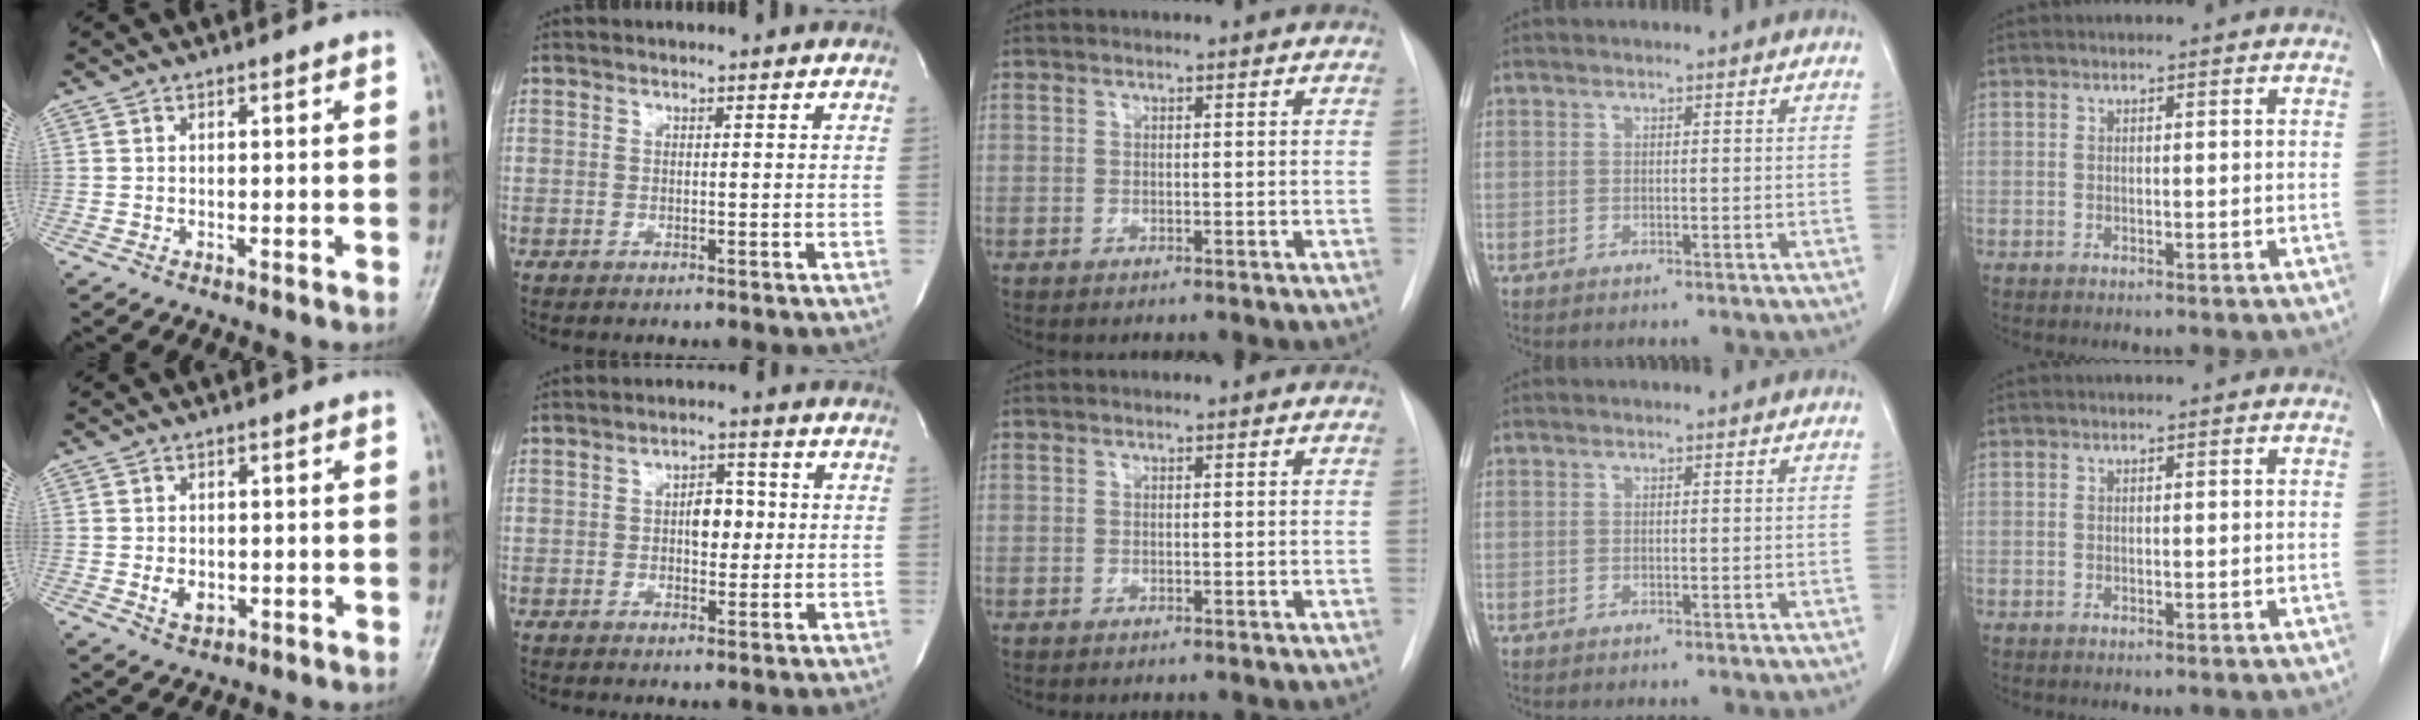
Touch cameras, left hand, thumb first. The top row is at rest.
{"thumb": {"total": 3.3, "force": [-0.6, 2.4, 2.2], "torque": [-0.031, -0.001, -0.004]}, "index": {"total": 4.5, "force": [0.0, 2.5, 3.7], "torque": [-0.054, 0.008, 0.001]}}